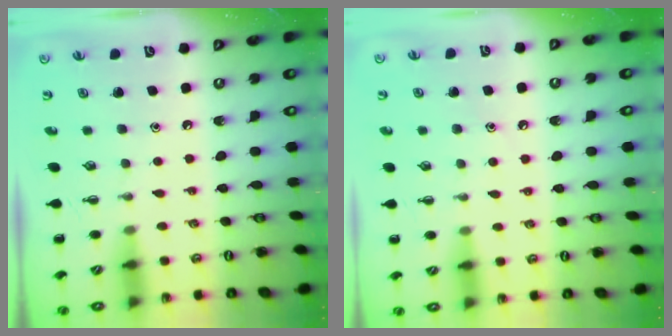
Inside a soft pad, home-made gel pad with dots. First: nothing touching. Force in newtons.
{"total": 6.0, "press": 5.7, "slide": 1.8}